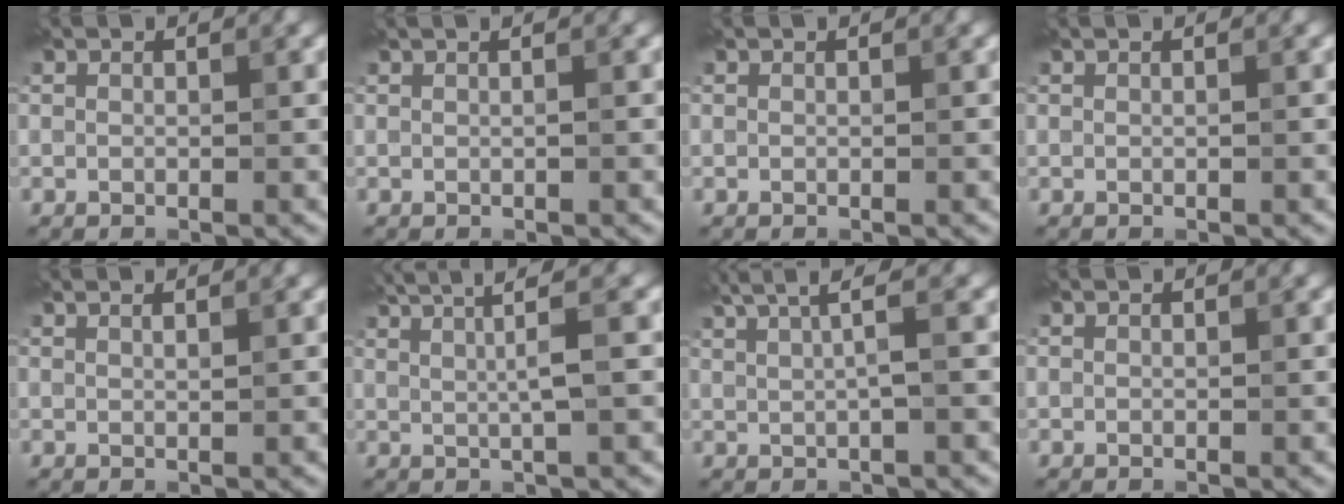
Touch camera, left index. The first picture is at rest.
{"total": 1.1, "force": [0.3, 0.4, 0.9], "torque": [-0.011, 0.000, -0.005]}
{"total": 0.0}
{"total": 0.0}
{"total": 1.0, "force": [0.7, 0.3, 0.7], "torque": [-0.004, -0.001, 0.005]}
{"total": 5.1, "force": [2.4, 0.9, 4.4], "torque": [-0.063, 0.014, 0.029]}
{"total": 4.5, "force": [2.2, 1.3, 3.7], "torque": [-0.047, 0.012, 0.024]}
{"total": 0.0}